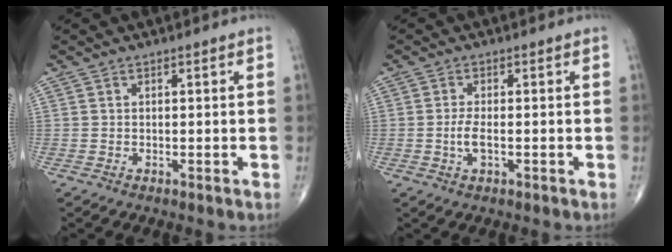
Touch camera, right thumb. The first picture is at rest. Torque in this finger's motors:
{"motor_torque": [0.46, 0.57, 0.05, 0.17, -0.03]}